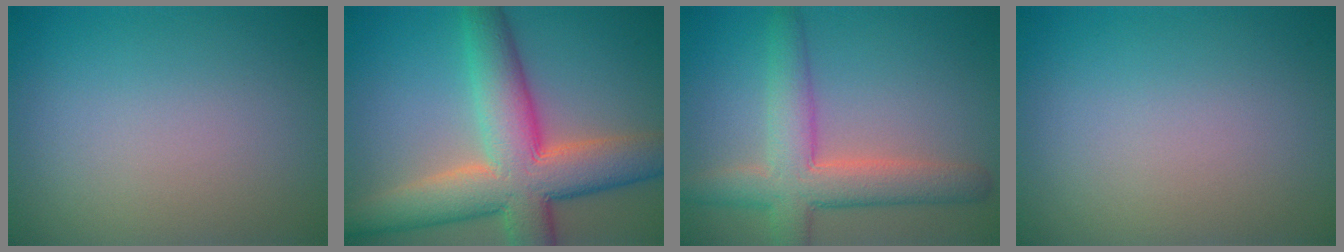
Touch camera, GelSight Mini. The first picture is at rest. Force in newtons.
{"total": 10.9, "press": 10.9, "slide": 0.9}
{"total": 6.3, "press": 6.3, "slide": 0.3}
{"total": 0.0}